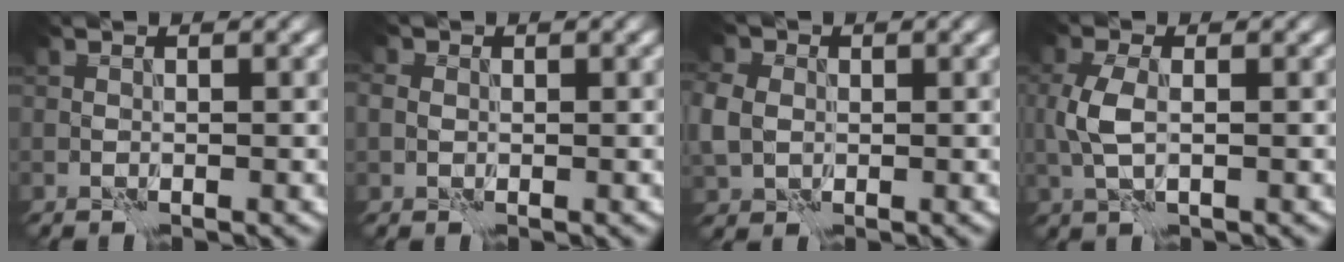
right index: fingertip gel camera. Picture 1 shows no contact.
{"total": 1.2, "force": [0.0, 1.2, 0.3], "torque": [-0.004, 0.001, -0.003]}
{"total": 4.5, "force": [0.1, 3.8, 2.4], "torque": [-0.071, 0.006, -0.002]}
{"total": 2.7, "force": [0.2, 1.3, 2.4], "torque": [-0.060, 0.000, 0.005]}